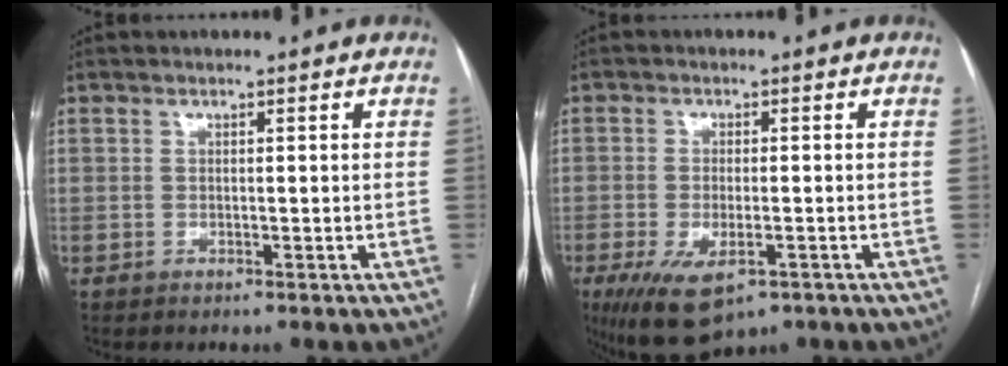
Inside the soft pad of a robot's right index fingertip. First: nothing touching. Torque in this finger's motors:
{"motor_torque": [1.47, -0.66, 0.60, 0.14]}